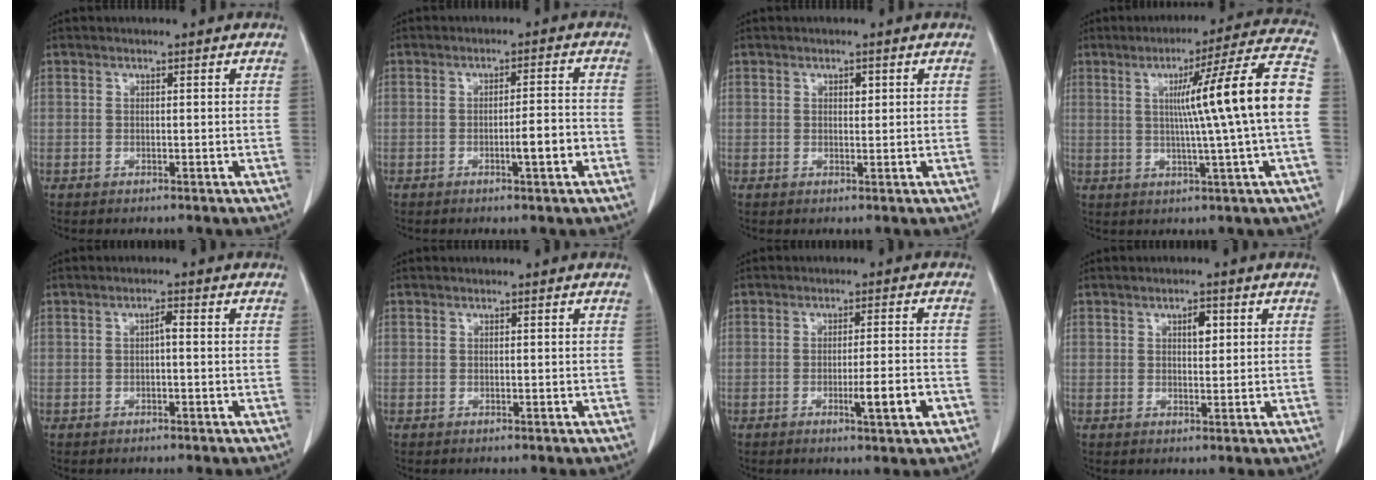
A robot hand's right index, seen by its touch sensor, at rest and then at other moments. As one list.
[{"total": 4.3, "force": [-1.7, 0.2, 4.0], "torque": [-0.057, 0.000, -0.025]}, {"total": 1.1, "force": [0.5, 0.6, 0.8], "torque": [-0.012, -0.001, 0.006]}, {"total": 15.3, "force": [0.7, -2.3, 15.1], "torque": [-0.213, 0.011, 0.006]}, {"total": 1.3, "force": [-0.1, 0.3, 1.3], "torque": [-0.024, 0.004, -0.001]}, {"total": 0.0}, {"total": 5.3, "force": [-2.1, 0.2, 4.9], "torque": [-0.073, -0.003, -0.027]}, {"total": 2.4, "force": [0.9, 1.1, 1.9], "torque": [-0.030, -0.001, 0.013]}]